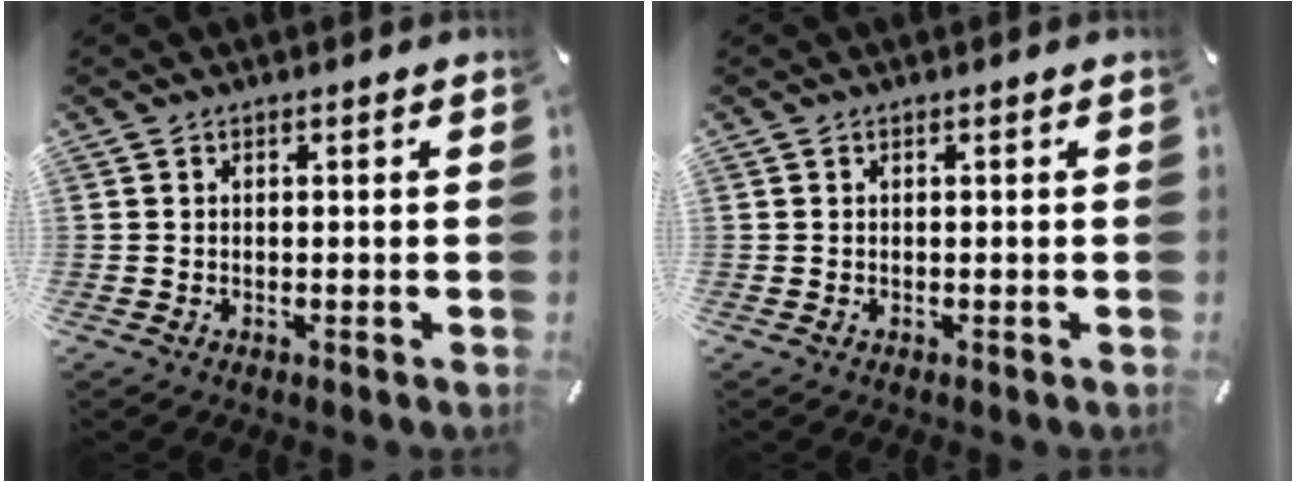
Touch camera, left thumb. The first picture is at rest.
{"total": 0.0}